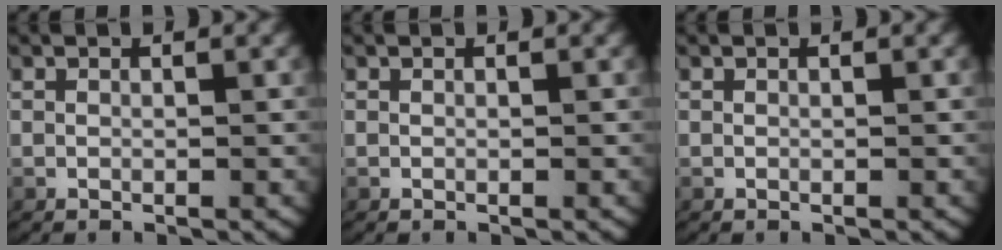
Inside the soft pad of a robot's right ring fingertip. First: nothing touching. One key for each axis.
{"total": 0.0}
{"total": 0.0}